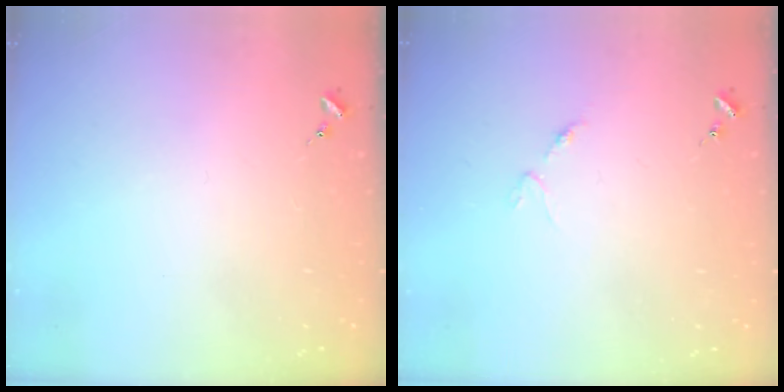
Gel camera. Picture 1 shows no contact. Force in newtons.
{"total": 3.4, "press": 3.3, "slide": 0.5}